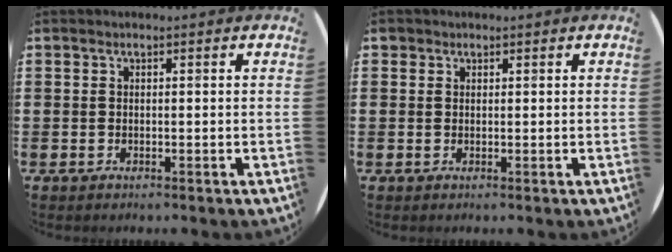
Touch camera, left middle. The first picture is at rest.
{"total": 0.7, "force": [0.5, 0.5, 0.0], "torque": [0.001, 0.005, 0.010]}